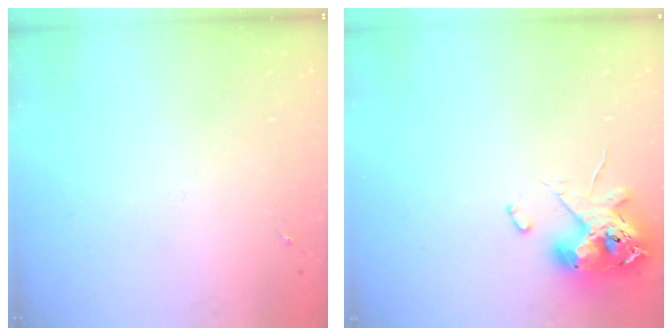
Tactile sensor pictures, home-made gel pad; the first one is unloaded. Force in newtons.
{"total": 12.0, "press": 11.9, "slide": 1.9}